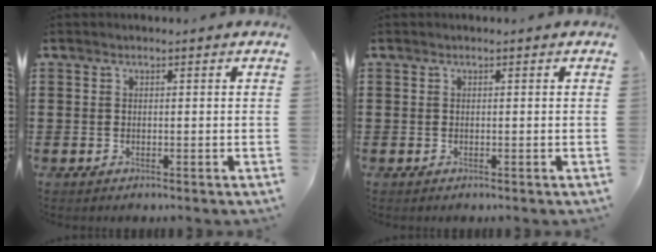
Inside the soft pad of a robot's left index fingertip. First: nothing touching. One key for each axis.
{"total": 0.0}